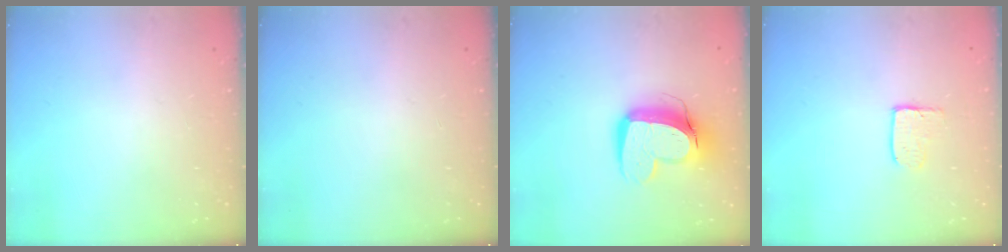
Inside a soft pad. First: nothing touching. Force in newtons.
{"total": 0.0}
{"total": 13.5, "press": 13.4, "slide": 1.4}
{"total": 4.0, "press": 4.0, "slide": 0.4}